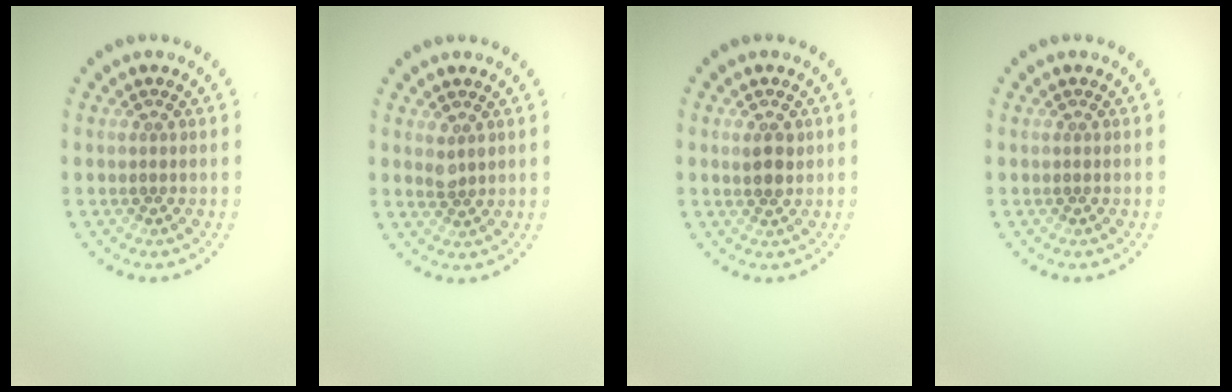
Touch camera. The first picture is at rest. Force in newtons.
{"total": 1.2, "press": 1.1, "slide": 0.4}
{"total": 1.8, "press": 1.7, "slide": 0.6}
{"total": 0.0}